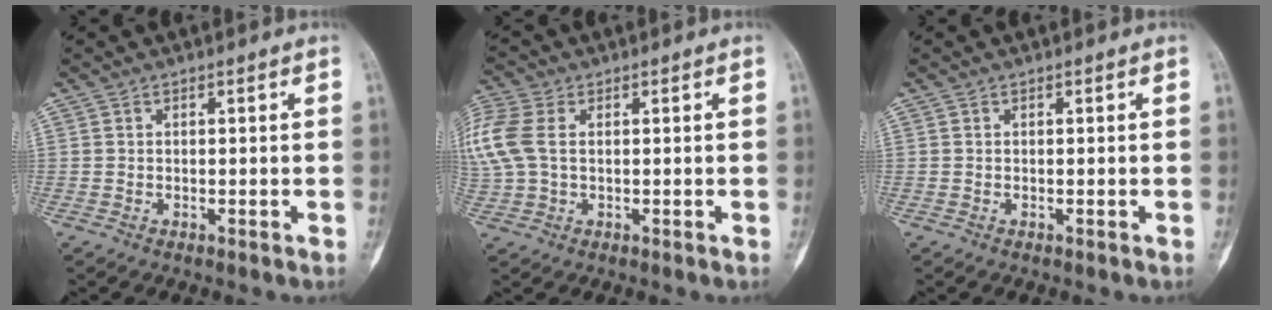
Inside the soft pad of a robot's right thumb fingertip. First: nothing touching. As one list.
[{"total": 11.2, "force": [2.0, 7.2, 8.3], "torque": [-0.235, 0.020, 0.042]}, {"total": 0.0}]